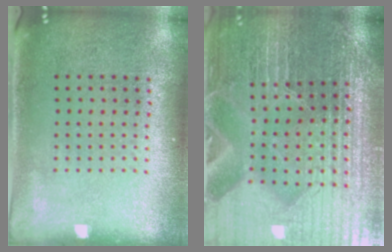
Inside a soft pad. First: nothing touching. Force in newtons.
{"total": 4.5, "press": 4.4, "slide": 1.3}